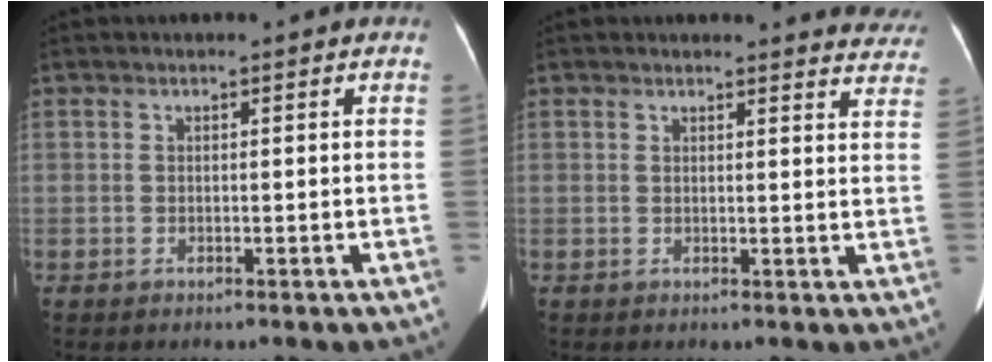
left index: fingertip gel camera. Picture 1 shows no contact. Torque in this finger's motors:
{"motor_torque": [-0.01, -0.43, 0.09, 0.02]}